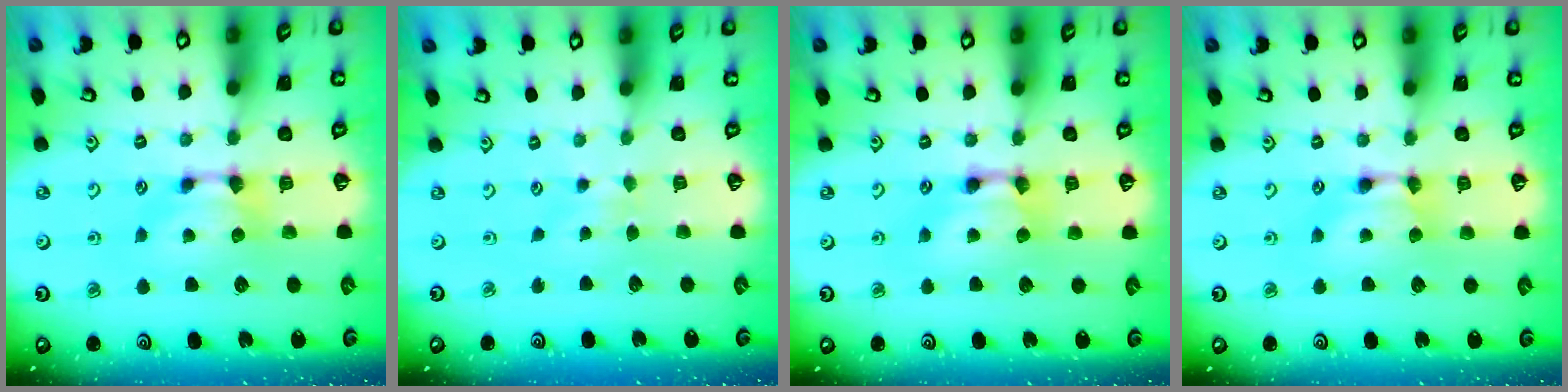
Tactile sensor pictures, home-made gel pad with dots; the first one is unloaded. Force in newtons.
{"total": 2.6, "press": 2.5, "slide": 0.3}
{"total": 2.2, "press": 2.2, "slide": 0.0}
{"total": 1.8, "press": 1.7, "slide": 0.1}